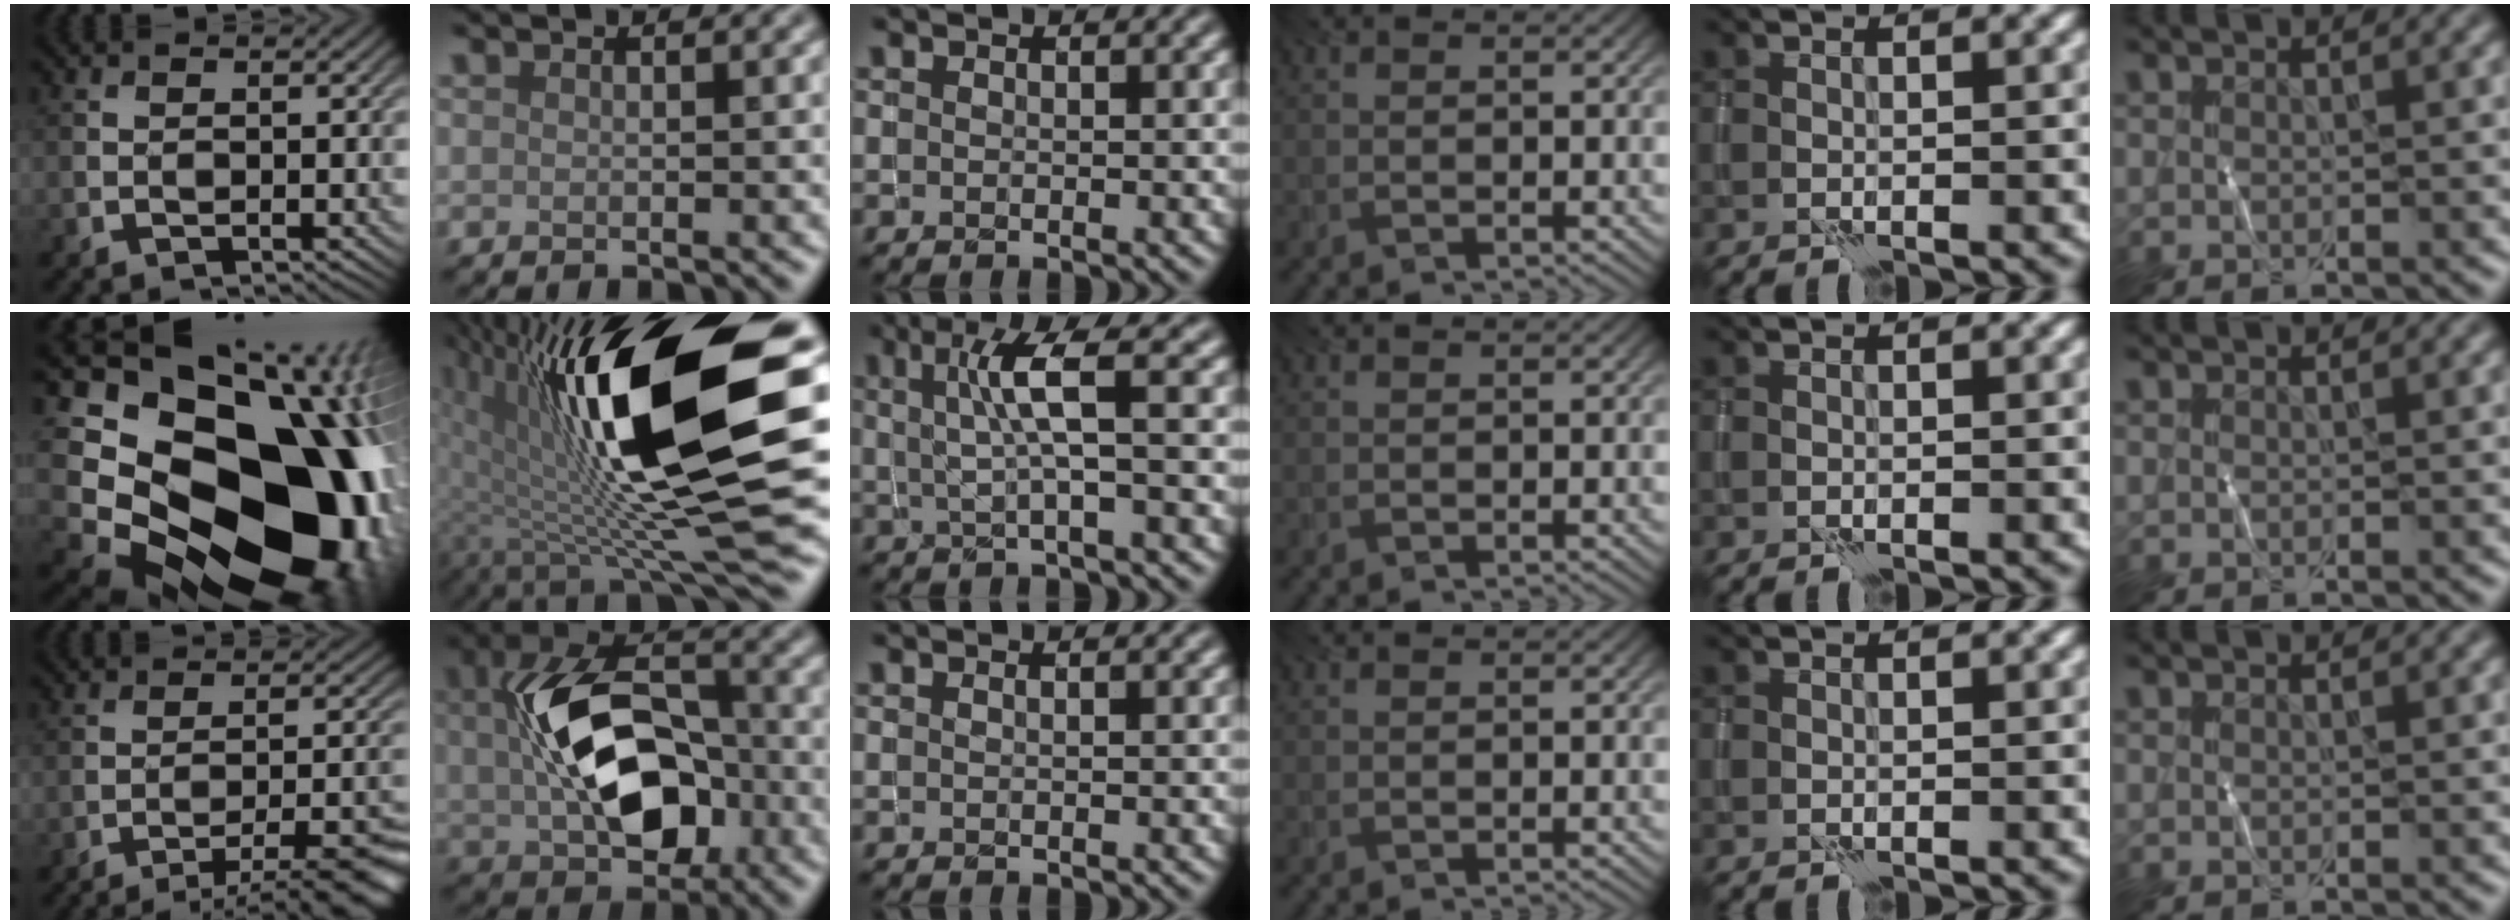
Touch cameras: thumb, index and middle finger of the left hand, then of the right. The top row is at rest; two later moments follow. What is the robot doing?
{"motion": "wrap", "object": "thread"}